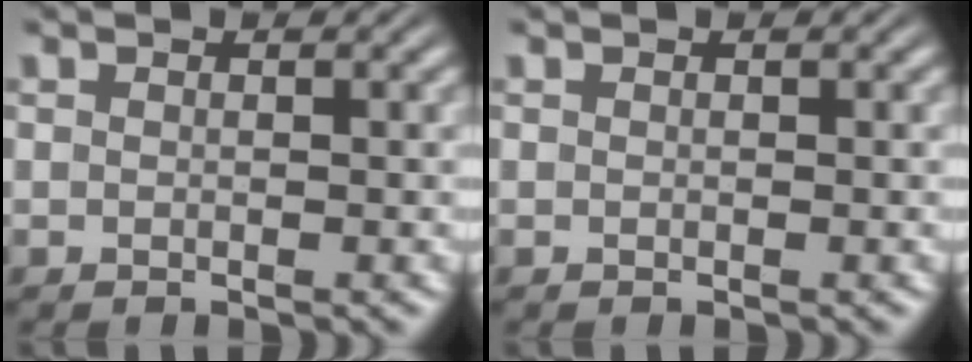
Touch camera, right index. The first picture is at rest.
{"total": 0.0}